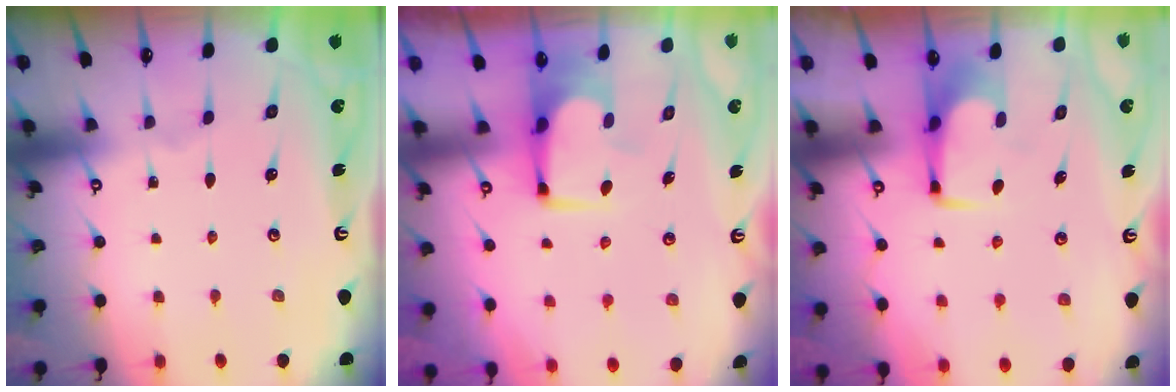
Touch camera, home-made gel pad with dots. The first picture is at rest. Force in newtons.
{"total": 6.3, "press": 6.3, "slide": 0.3}
{"total": 1.6, "press": 1.4, "slide": 0.7}